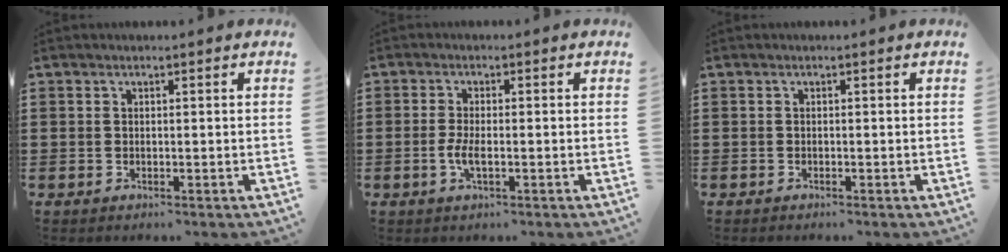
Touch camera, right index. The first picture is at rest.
{"total": 3.1, "force": [-0.9, 0.5, 2.9], "torque": [-0.067, -0.010, -0.019]}
{"total": 0.0}